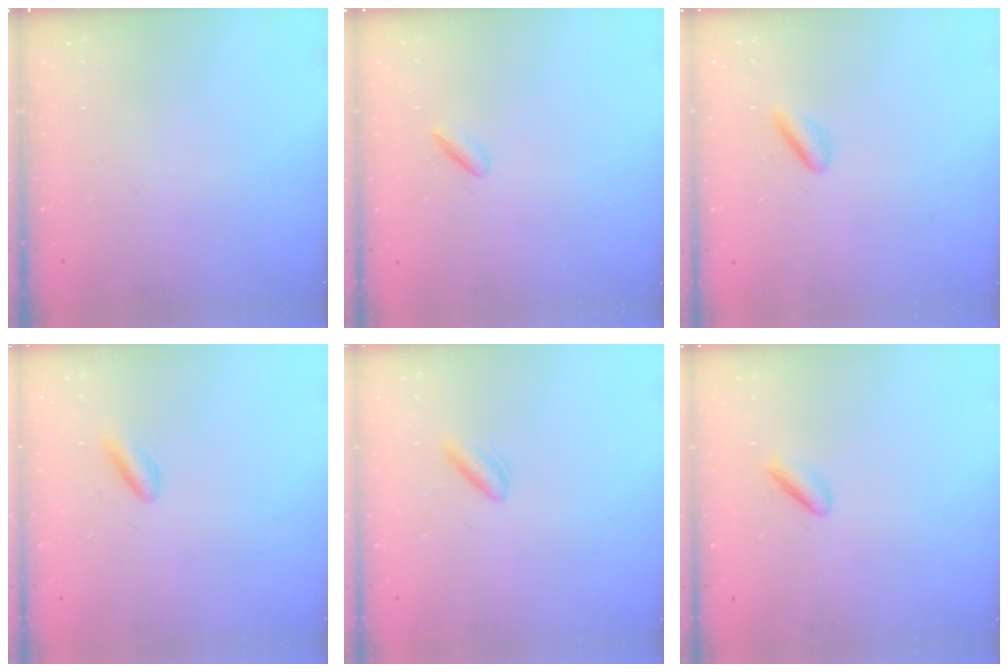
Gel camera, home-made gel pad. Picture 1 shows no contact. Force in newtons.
{"total": 2.0, "press": 1.9, "slide": 0.7}
{"total": 2.7, "press": 2.6, "slide": 0.7}
{"total": 2.4, "press": 2.3, "slide": 0.9}
{"total": 2.9, "press": 2.5, "slide": 1.3}
{"total": 2.2, "press": 1.9, "slide": 1.2}